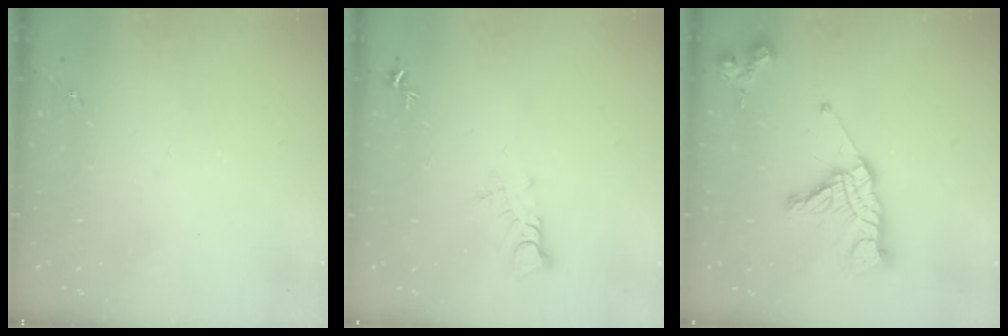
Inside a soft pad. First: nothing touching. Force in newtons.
{"total": 3.6, "press": 3.6, "slide": 0.2}
{"total": 16.2, "press": 16.1, "slide": 1.6}